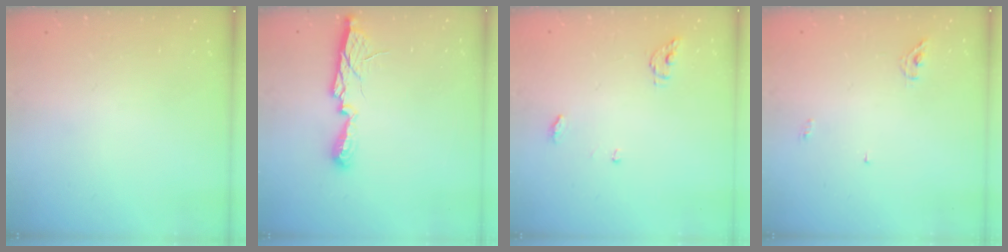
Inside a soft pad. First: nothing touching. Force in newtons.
{"total": 9.7, "press": 9.7, "slide": 0.9}
{"total": 4.8, "press": 4.8, "slide": 0.4}
{"total": 4.3, "press": 4.3, "slide": 0.1}